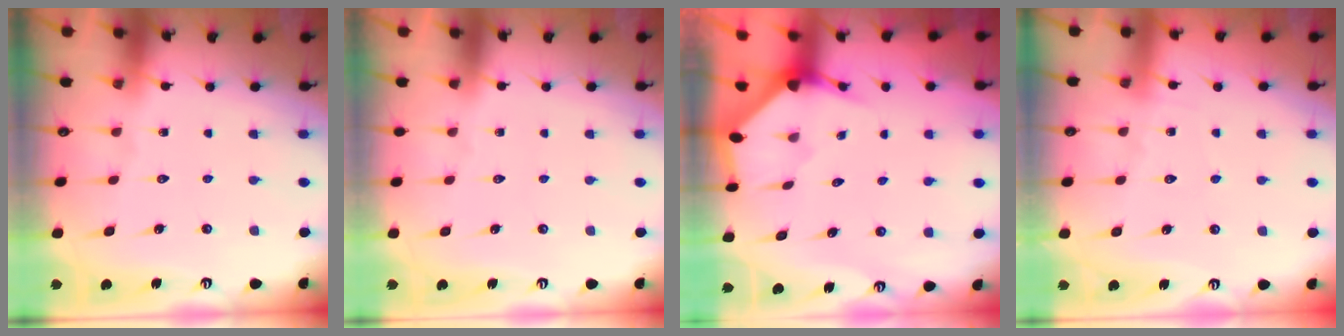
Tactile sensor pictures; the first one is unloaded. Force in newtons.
{"total": 0.0}
{"total": 2.8, "press": 2.8, "slide": 0.3}
{"total": 5.1, "press": 5.1, "slide": 0.6}